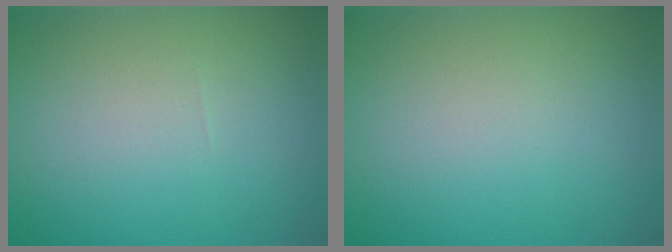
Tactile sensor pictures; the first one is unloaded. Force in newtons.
{"total": 0.0}